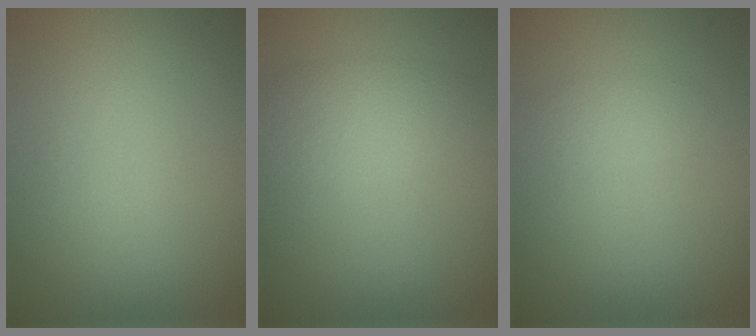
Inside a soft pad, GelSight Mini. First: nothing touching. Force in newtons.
{"total": 3.0, "press": 3.0, "slide": 0.1}
{"total": 1.1, "press": 1.1, "slide": 0.1}